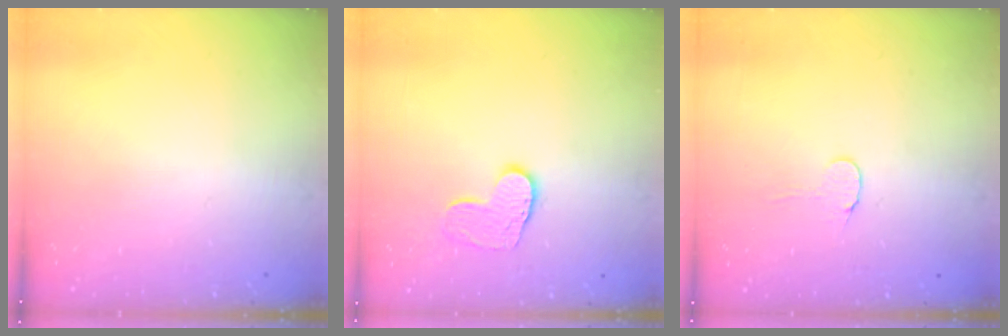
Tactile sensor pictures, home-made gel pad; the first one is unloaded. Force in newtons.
{"total": 8.8, "press": 8.8, "slide": 0.7}
{"total": 4.5, "press": 4.5, "slide": 0.4}